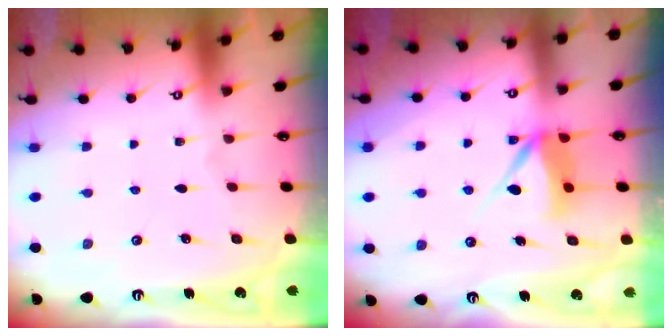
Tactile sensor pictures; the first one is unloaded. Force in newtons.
{"total": 7.5, "press": 7.5, "slide": 0.1}